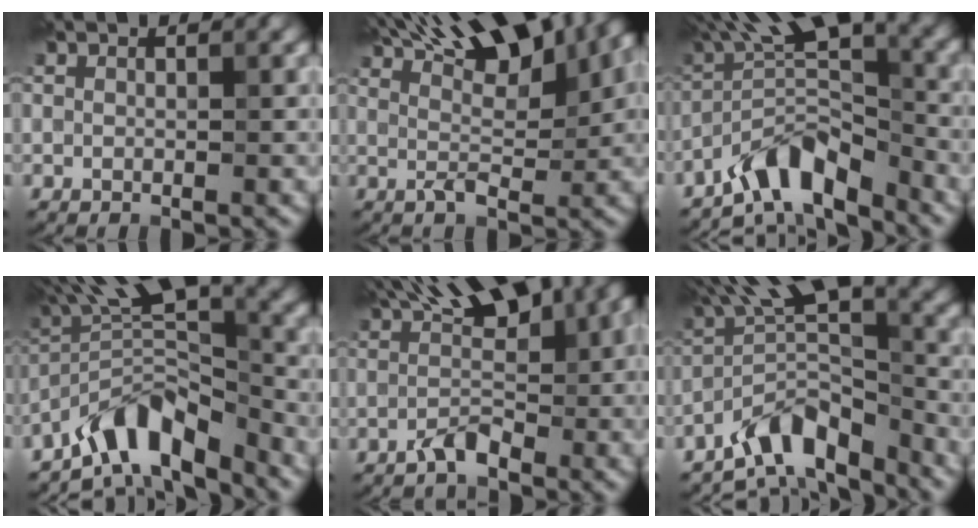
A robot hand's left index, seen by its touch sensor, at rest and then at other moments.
{"total": 10.9, "force": [6.0, 3.6, 8.4], "torque": [-0.120, 0.034, 0.074]}
{"total": 8.2, "force": [-5.3, 2.4, 5.7], "torque": [-0.090, 0.017, -0.109]}
{"total": 9.0, "force": [-5.8, 2.6, 6.4], "torque": [-0.095, 0.019, -0.119]}
{"total": 6.9, "force": [0.0, 2.8, 6.3], "torque": [-0.095, 0.021, -0.013]}
{"total": 8.9, "force": [-5.5, 3.1, 6.3], "torque": [-0.087, 0.020, -0.116]}